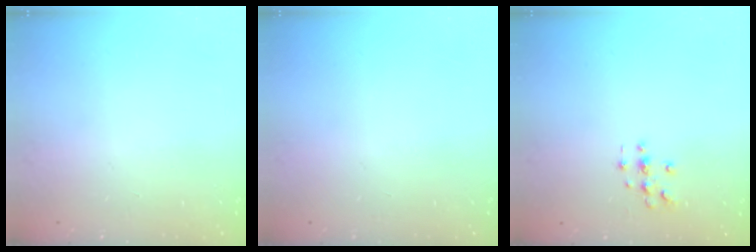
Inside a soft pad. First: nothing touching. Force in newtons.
{"total": 0.0}
{"total": 3.0, "press": 3.0, "slide": 0.3}